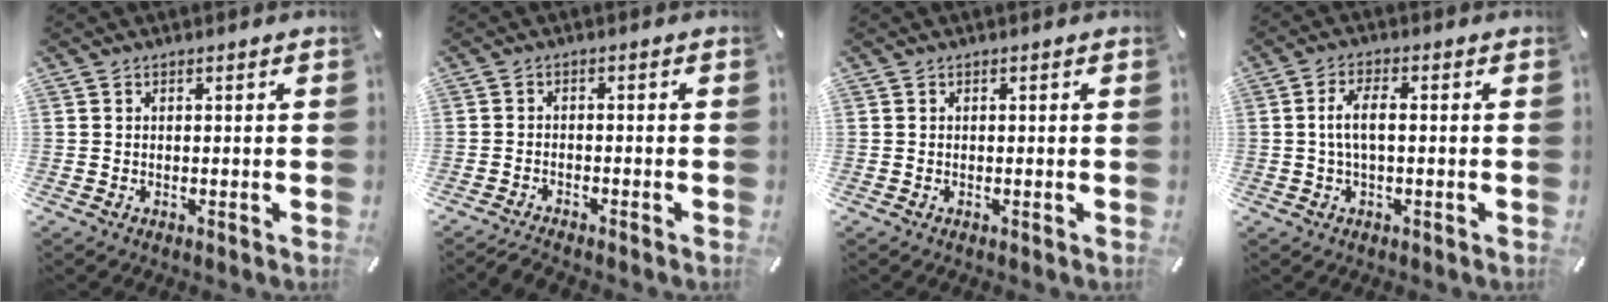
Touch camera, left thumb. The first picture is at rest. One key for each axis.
{"total": 2.3, "fx": -2.2, "fy": 0.4, "fz": 0.8, "tx": -0.020, "ty": 0.010, "tz": -0.045}
{"total": 0.0}
{"total": 5.7, "fx": 0.0, "fy": 2.1, "fz": 5.3, "tx": -0.111, "ty": 0.003, "tz": -0.005}